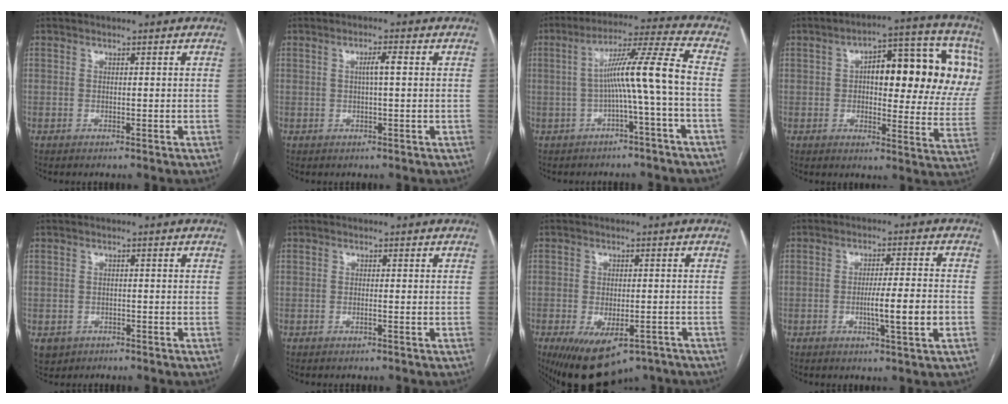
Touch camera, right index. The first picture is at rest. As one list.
[{"total": 2.5, "force": [0.4, 0.1, 2.5], "torque": [-0.044, 0.004, 0.007]}, {"total": 9.9, "force": [-1.4, -1.6, 9.7], "torque": [-0.162, 0.028, -0.018]}, {"total": 21.1, "force": [5.0, 7.4, 19.1], "torque": [-0.222, 0.048, 0.067]}, {"total": 3.7, "force": [-2.0, 3.0, 0.9], "torque": [-0.016, 0.001, -0.024]}, {"total": 0.7, "force": [-0.4, -0.1, 0.6], "torque": [-0.013, 0.000, -0.006]}, {"total": 13.3, "force": [-8.6, 6.0, 8.1], "torque": [-0.148, -0.013, -0.118]}, {"total": 7.4, "force": [-2.1, -0.2, 7.1], "torque": [-0.113, -0.004, -0.033]}]